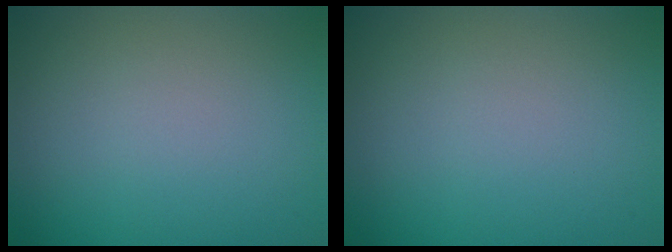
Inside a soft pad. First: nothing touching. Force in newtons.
{"total": 0.0}